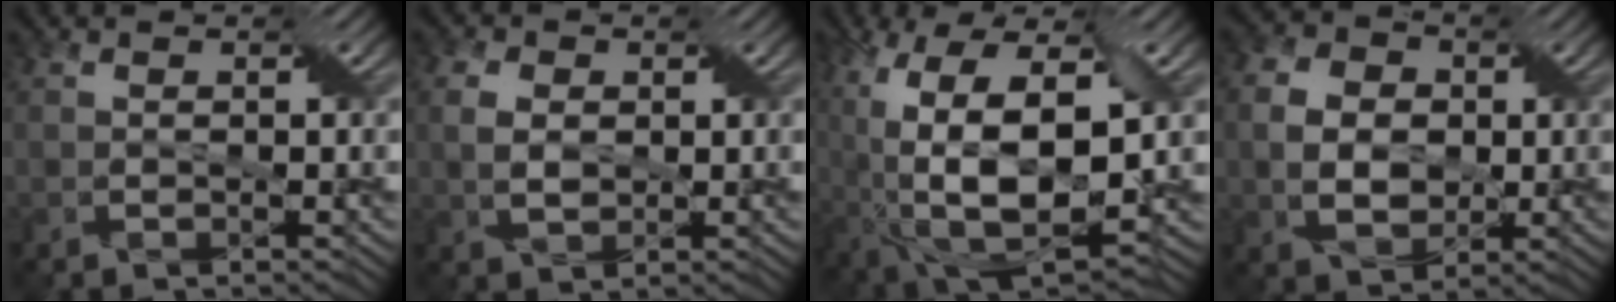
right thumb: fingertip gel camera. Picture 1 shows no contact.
{"total": 4.4, "force": [0.7, 3.2, 2.9], "torque": [-0.068, 0.003, 0.008]}
{"total": 16.8, "force": [0.6, 8.7, 14.3], "torque": [-0.284, -0.017, 0.028]}
{"total": 7.0, "force": [0.1, 5.5, 4.3], "torque": [-0.107, 0.001, 0.000]}